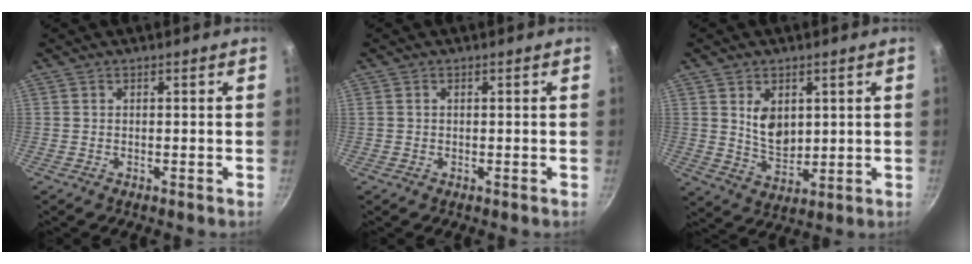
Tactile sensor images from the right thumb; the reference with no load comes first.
{"total": 0.5, "force": [0.1, 0.4, 0.3], "torque": [-0.004, 0.005, 0.004]}
{"total": 7.1, "force": [2.1, 4.8, 4.8], "torque": [-0.060, -0.022, 0.051]}